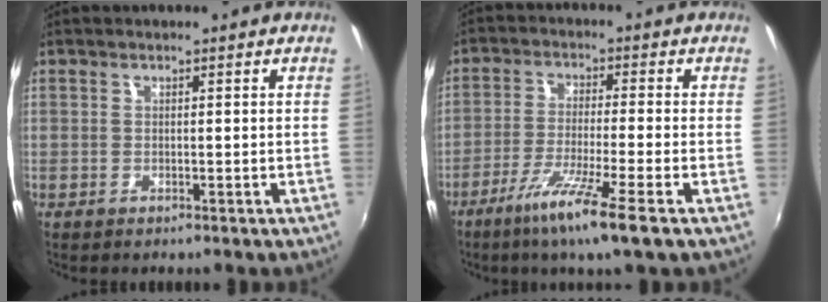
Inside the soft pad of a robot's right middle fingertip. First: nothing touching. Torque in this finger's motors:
{"motor_torque": [1.24, -0.90, 0.56, 0.17]}